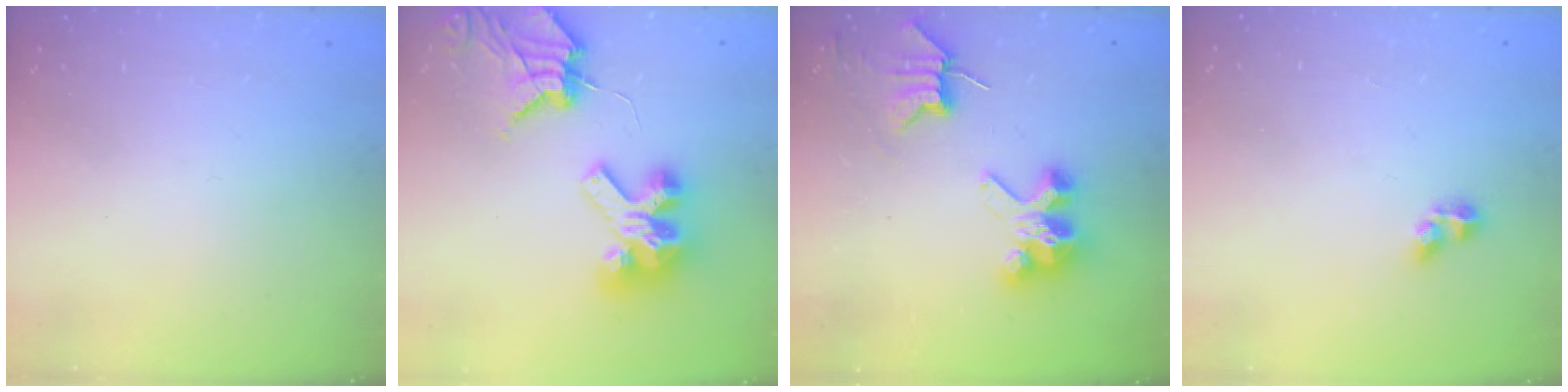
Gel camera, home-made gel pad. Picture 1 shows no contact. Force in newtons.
{"total": 11.8, "press": 11.7, "slide": 1.3}
{"total": 6.6, "press": 6.6, "slide": 0.7}
{"total": 3.3, "press": 3.3, "slide": 0.2}